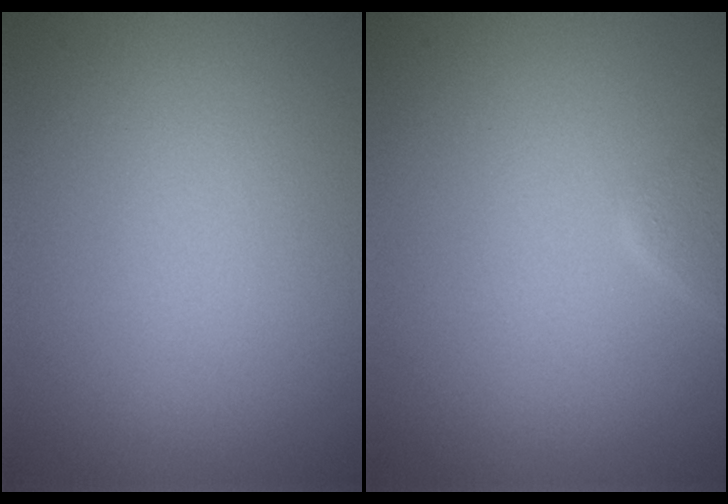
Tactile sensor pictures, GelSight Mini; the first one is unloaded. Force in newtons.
{"total": 1.5, "press": 1.5, "slide": 0.1}